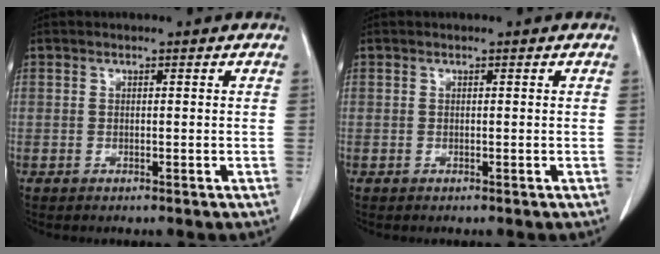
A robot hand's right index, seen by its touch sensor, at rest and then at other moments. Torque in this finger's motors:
{"motor_torque": [-0.10, 0.08, -0.02, -0.01]}